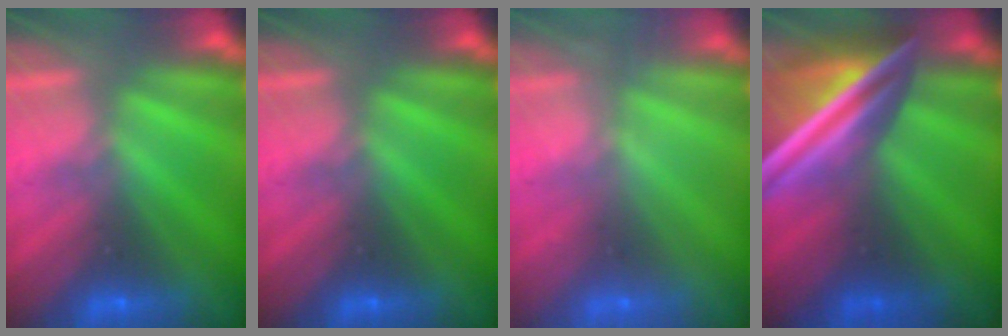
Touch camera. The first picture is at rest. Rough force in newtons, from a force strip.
{"total": 0.0}
{"total": 2.5}
{"total": 7.7}